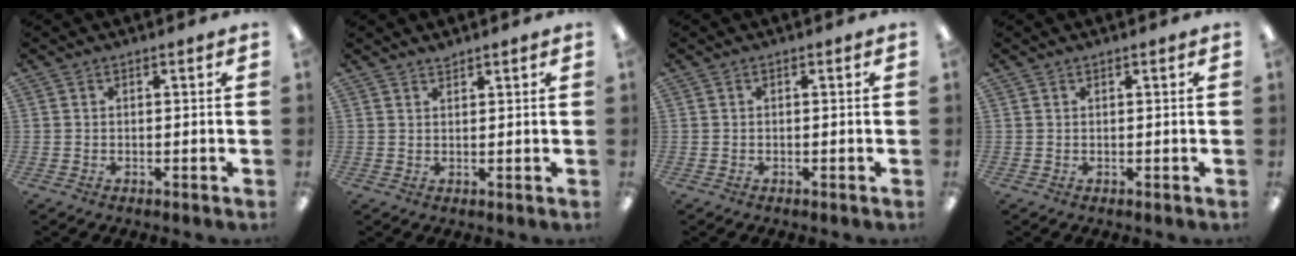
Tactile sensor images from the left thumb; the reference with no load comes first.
{"total": 1.5, "force": [1.5, 0.1, 0.0], "torque": [-0.002, -0.003, 0.028]}
{"total": 0.0}
{"total": 0.5, "force": [0.5, 0.0, 0.1], "torque": [-0.002, 0.000, 0.009]}